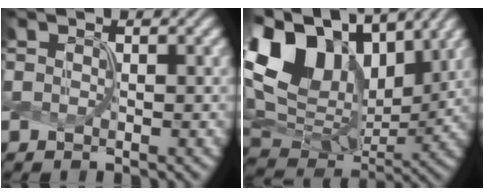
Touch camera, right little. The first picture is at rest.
{"total": 16.6, "force": [6.5, 10.9, 10.6], "torque": [-0.231, 0.025, 0.127]}